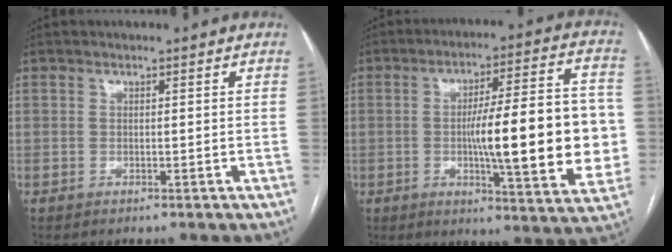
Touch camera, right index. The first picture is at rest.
{"total": 19.5, "force": [-1.7, 3.2, 19.1], "torque": [-0.258, 0.016, -0.020]}